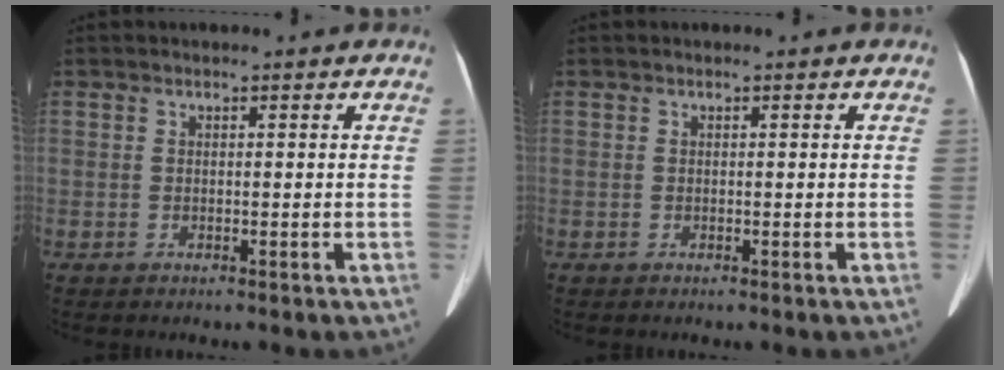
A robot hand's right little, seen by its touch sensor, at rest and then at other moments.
{"total": 0.0}